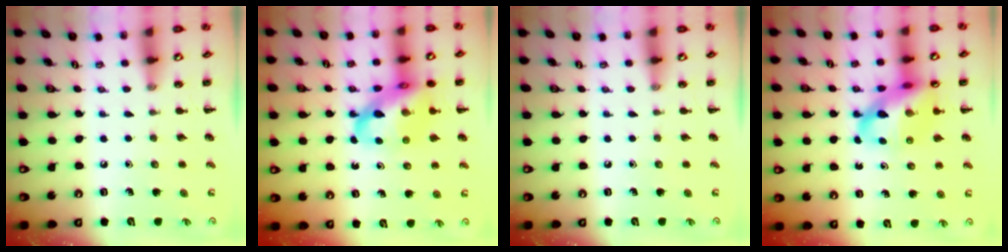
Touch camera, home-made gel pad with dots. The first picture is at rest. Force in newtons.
{"total": 16.2, "press": 15.7, "slide": 4.0}
{"total": 0.0}
{"total": 15.1, "press": 14.5, "slide": 4.0}